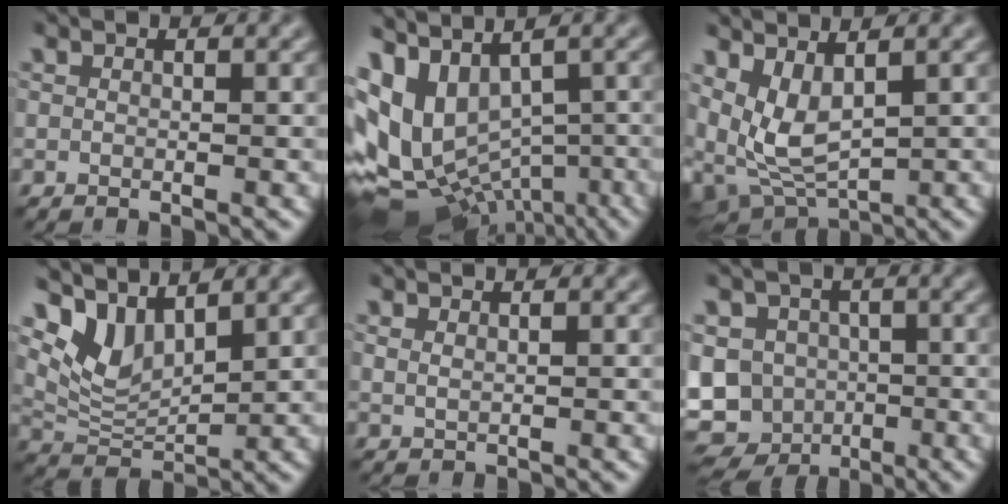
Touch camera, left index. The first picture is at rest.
{"total": 10.8, "force": [-0.3, 7.5, 7.9], "torque": [-0.148, -0.002, 0.036]}
{"total": 4.4, "force": [0.7, 2.0, 3.9], "torque": [-0.100, -0.006, 0.022]}
{"total": 4.1, "force": [3.1, 1.6, 2.1], "torque": [-0.058, -0.009, 0.064]}
{"total": 0.7, "force": [0.5, 0.2, 0.3], "torque": [-0.010, -0.005, 0.012]}
{"total": 10.1, "force": [-3.0, 8.7, 4.0], "torque": [-0.068, 0.002, -0.077]}